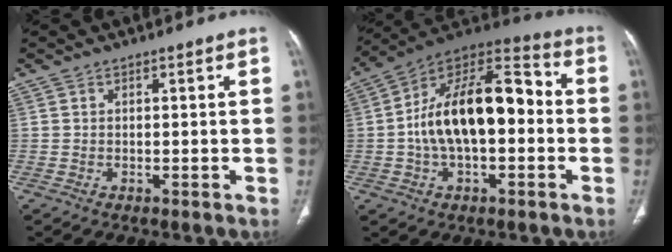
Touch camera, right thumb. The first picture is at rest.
{"total": 20.4, "force": [-0.7, 10.7, 17.4], "torque": [-0.279, 0.049, -0.018]}